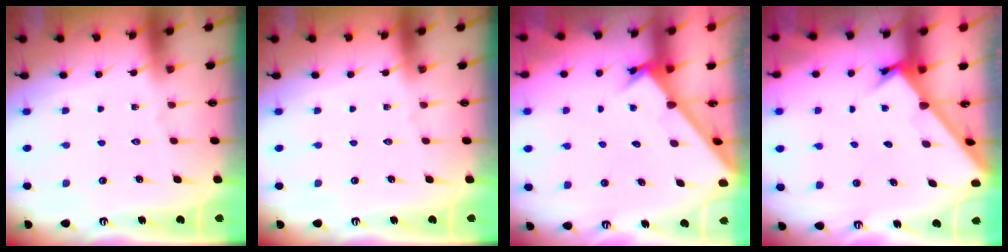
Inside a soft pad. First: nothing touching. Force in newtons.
{"total": 0.0}
{"total": 2.3, "press": 2.3, "slide": 0.0}
{"total": 2.1, "press": 2.1, "slide": 0.1}